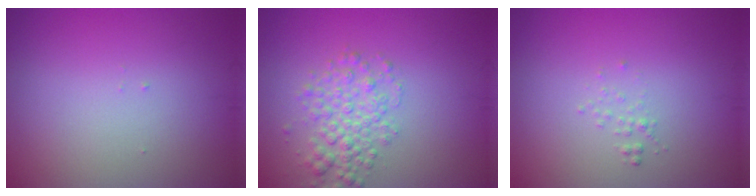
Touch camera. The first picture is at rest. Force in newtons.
{"total": 3.4, "press": 3.4, "slide": 0.1}
{"total": 0.6, "press": 0.6, "slide": 0.1}